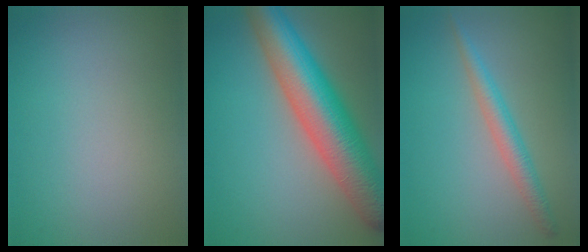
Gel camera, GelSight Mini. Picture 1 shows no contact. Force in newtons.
{"total": 10.3, "press": 10.3, "slide": 0.4}
{"total": 2.4, "press": 2.4, "slide": 0.0}